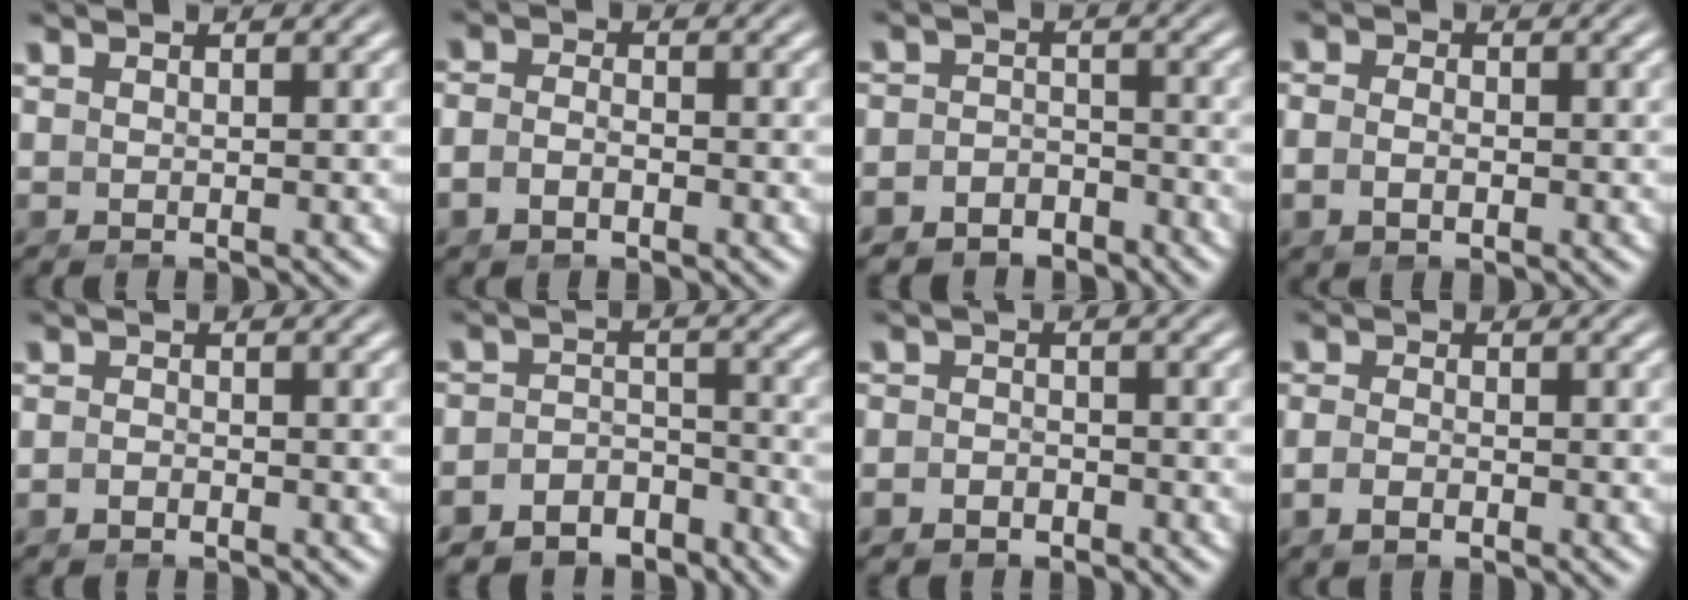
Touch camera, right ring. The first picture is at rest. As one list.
[{"total": 2.4, "force": [-1.3, 1.5, 1.2], "torque": [-0.031, -0.011, -0.024]}, {"total": 5.1, "force": [-4.3, 2.7, 0.2], "torque": [-0.005, -0.023, -0.071]}, {"total": 2.4, "force": [-0.8, 1.7, 1.5], "torque": [-0.039, -0.008, -0.013]}, {"total": 1.2, "force": [-1.2, 0.2, 0.0], "torque": [-0.005, -0.011, -0.019]}, {"total": 6.5, "force": [-5.0, 3.8, 1.7], "torque": [-0.028, -0.026, -0.085]}, {"total": 2.8, "force": [-2.3, 1.6, -0.1], "torque": [-0.008, -0.019, -0.035]}, {"total": 1.5, "force": [-1.2, 0.5, 0.8], "torque": [-0.017, -0.010, -0.019]}]